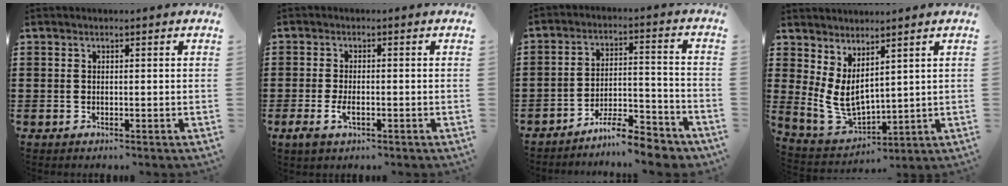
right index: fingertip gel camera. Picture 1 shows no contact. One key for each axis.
{"total": 3.0, "fx": -1.0, "fy": 1.4, "fz": 2.5, "tx": -0.057, "ty": -0.005, "tz": -0.020}
{"total": 7.6, "fx": -7.0, "fy": 0.9, "fz": 2.8, "tx": -0.044, "ty": 0.016, "tz": -0.133}
{"total": 5.3, "fx": 2.6, "fy": 2.9, "fz": 3.7, "tx": -0.100, "ty": -0.016, "tz": 0.047}